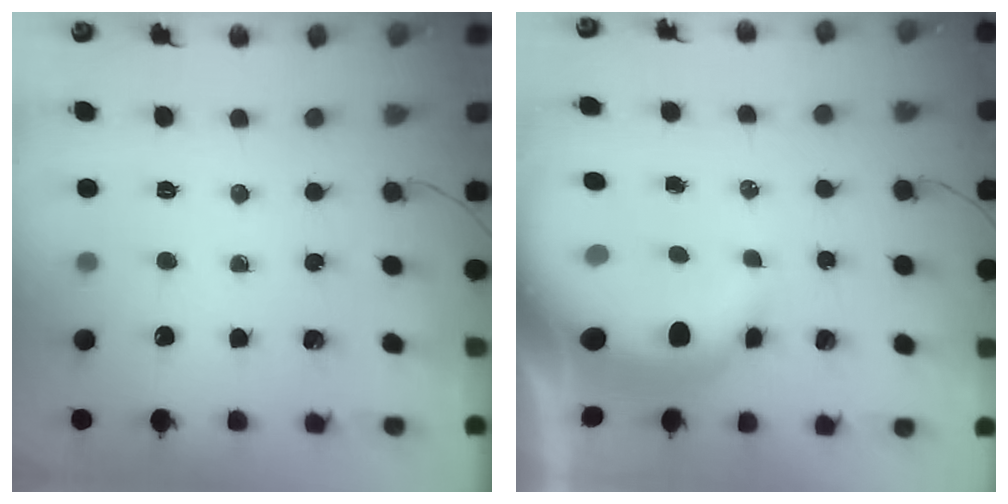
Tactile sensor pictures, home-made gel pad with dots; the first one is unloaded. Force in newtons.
{"total": 10.3, "press": 10.1, "slide": 2.2}